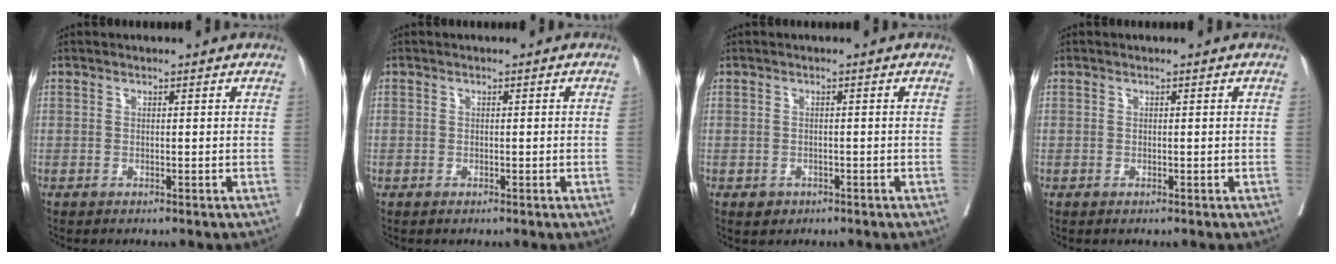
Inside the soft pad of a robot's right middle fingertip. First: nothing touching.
{"total": 0.0}
{"total": 1.4, "force": [-0.7, 1.1, 0.5], "torque": [-0.005, 0.001, -0.007]}
{"total": 0.0}